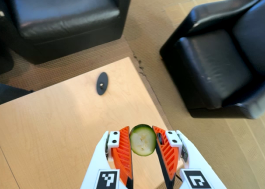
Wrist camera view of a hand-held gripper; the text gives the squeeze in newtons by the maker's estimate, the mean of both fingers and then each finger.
{"total": 9.5, "left": 9.6, "right": 9.5}